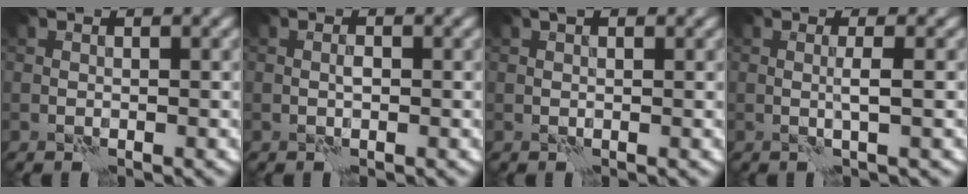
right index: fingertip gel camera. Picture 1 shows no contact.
{"total": 0.7, "force": [-0.2, 0.3, 0.6], "torque": [-0.013, 0.005, -0.003]}
{"total": 1.0, "force": [0.7, 0.4, 0.6], "torque": [-0.012, 0.002, 0.008]}
{"total": 1.5, "force": [0.1, 0.2, 1.5], "torque": [-0.028, 0.003, -0.002]}